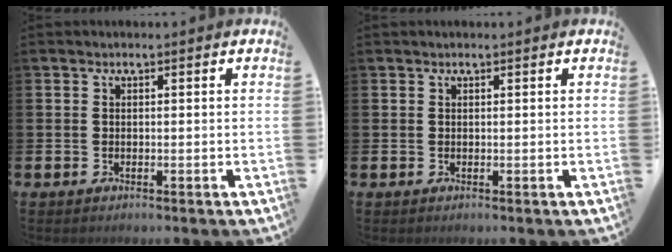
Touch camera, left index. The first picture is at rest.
{"total": 0.0}